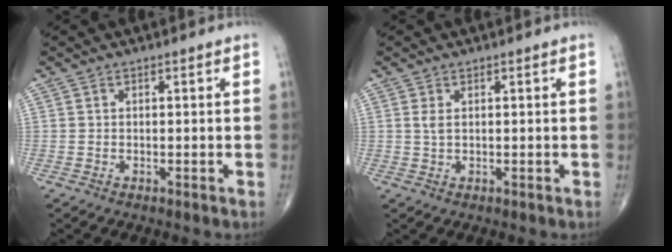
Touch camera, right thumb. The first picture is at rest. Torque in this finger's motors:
{"motor_torque": [0.28, 0.59, 0.43, 0.23, -0.02]}